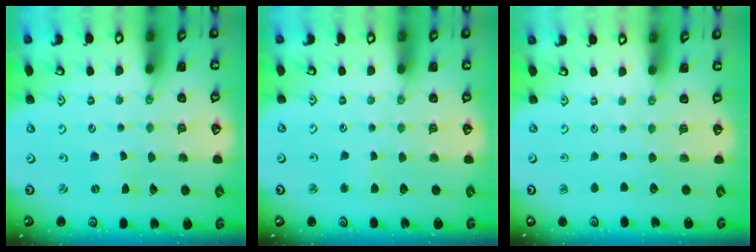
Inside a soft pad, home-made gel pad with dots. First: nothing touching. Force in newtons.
{"total": 2.6, "press": 2.6, "slide": 0.2}
{"total": 0.0}